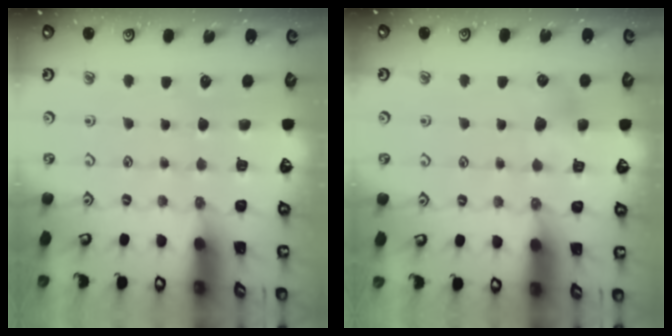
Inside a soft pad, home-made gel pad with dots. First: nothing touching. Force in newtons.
{"total": 5.1, "press": 5.1, "slide": 0.5}